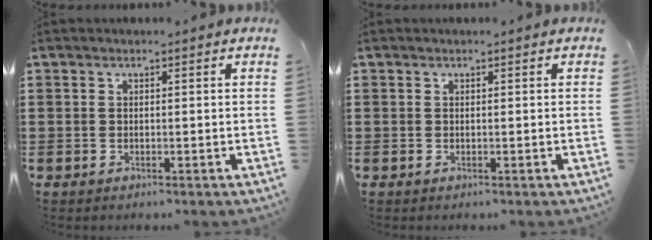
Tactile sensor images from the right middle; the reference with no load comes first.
{"total": 0.0}